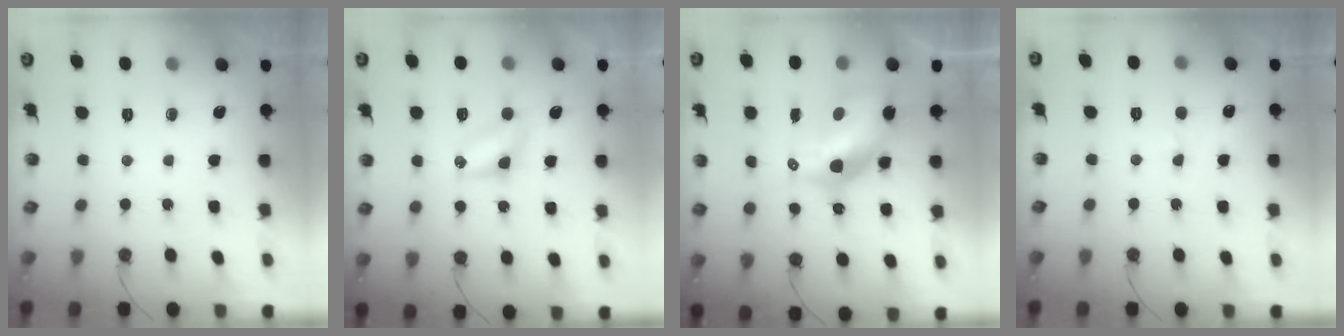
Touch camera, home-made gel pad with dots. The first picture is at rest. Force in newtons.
{"total": 5.3, "press": 5.3, "slide": 0.6}
{"total": 12.9, "press": 12.8, "slide": 1.0}
{"total": 2.8, "press": 2.7, "slide": 0.5}